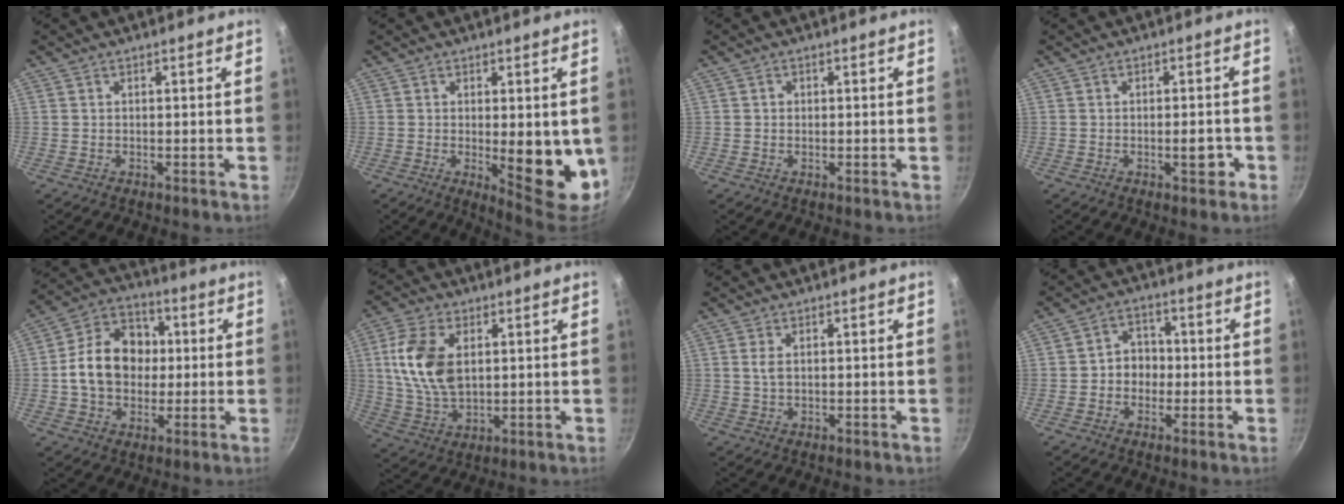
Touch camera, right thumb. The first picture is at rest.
{"total": 12.2, "force": [-0.9, 4.5, 11.3], "torque": [-0.115, -0.018, -0.001]}
{"total": 0.7, "force": [0.0, 0.7, 0.2], "torque": [0.001, 0.002, -0.001]}
{"total": 3.5, "force": [-1.3, 1.5, 2.9], "torque": [-0.022, 0.013, -0.018]}
{"total": 14.6, "force": [0.3, 11.5, 9.1], "torque": [-0.119, 0.027, -0.007]}
{"total": 13.1, "force": [2.6, 7.9, 10.1], "torque": [-0.187, -0.009, 0.053]}
{"total": 2.1, "force": [0.5, 1.1, 1.7], "torque": [-0.033, 0.000, 0.009]}
{"total": 5.7, "force": [-0.8, 4.9, 2.8], "torque": [-0.004, 0.019, -0.020]}